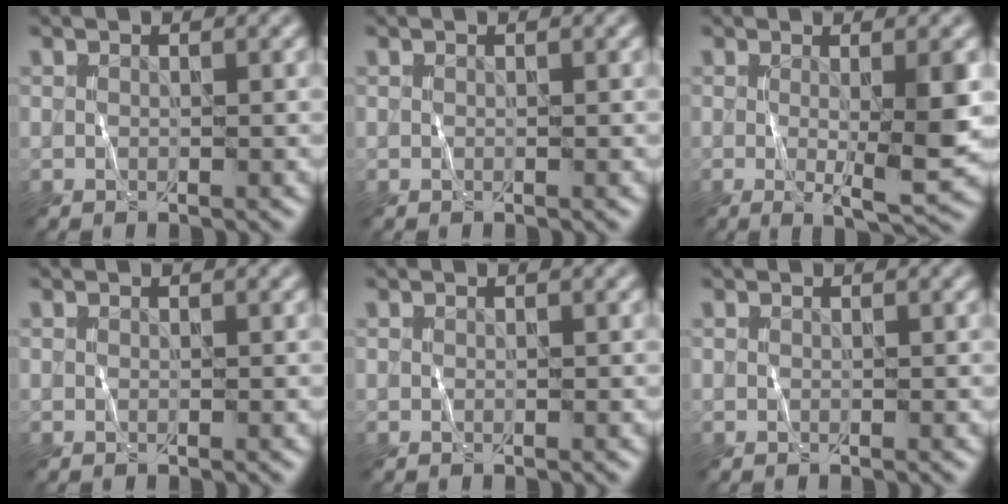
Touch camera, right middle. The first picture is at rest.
{"total": 0.0}
{"total": 5.2, "force": [-0.2, 0.8, 5.1], "torque": [-0.077, -0.008, 0.000]}
{"total": 0.0}
{"total": 0.0}
{"total": 0.0}